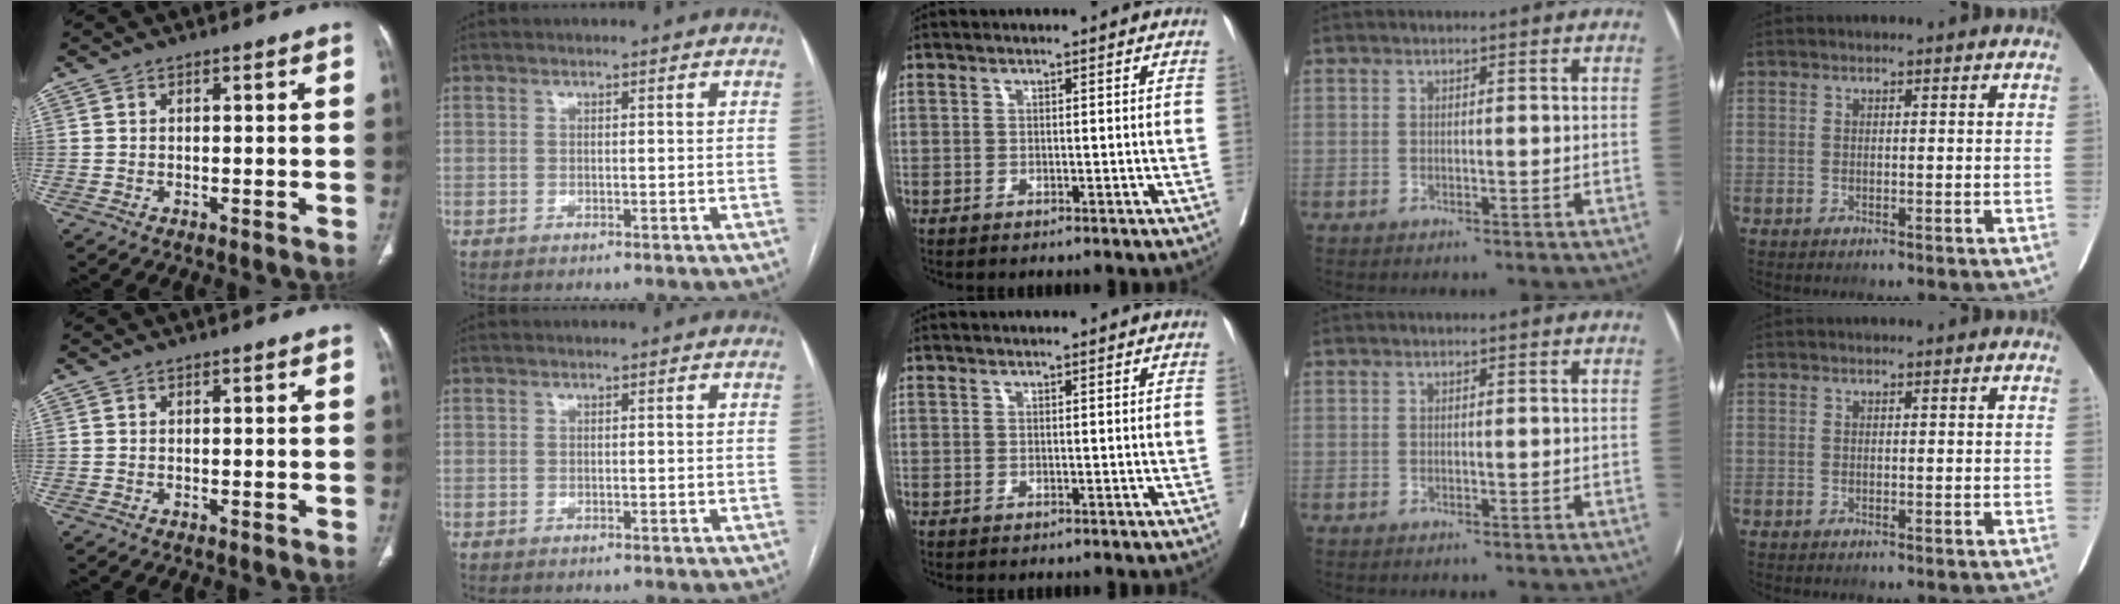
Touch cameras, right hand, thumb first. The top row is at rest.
{}